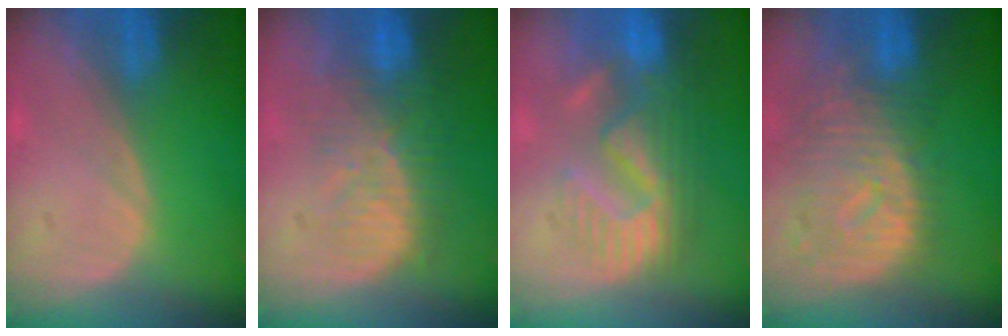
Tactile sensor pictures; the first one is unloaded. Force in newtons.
{"total": 10.2, "press": 8.6, "slide": 5.4}
{"total": 11.0, "press": 9.6, "slide": 5.2}
{"total": 10.9, "press": 9.7, "slide": 4.9}